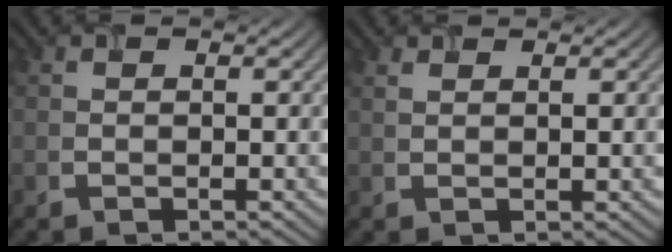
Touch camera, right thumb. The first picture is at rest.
{"total": 1.3, "force": [1.1, 0.2, 0.6], "torque": [-0.013, -0.002, 0.025]}